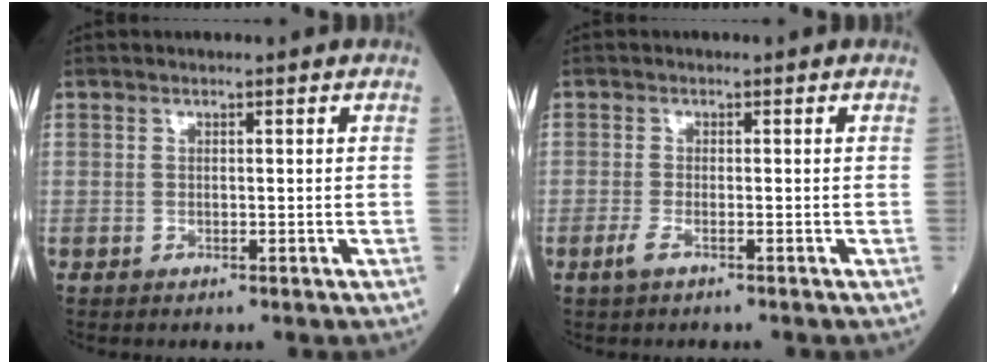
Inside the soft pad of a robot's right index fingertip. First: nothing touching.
{"total": 1.8, "force": [-1.1, 0.2, 1.4], "torque": [-0.036, -0.004, -0.025]}